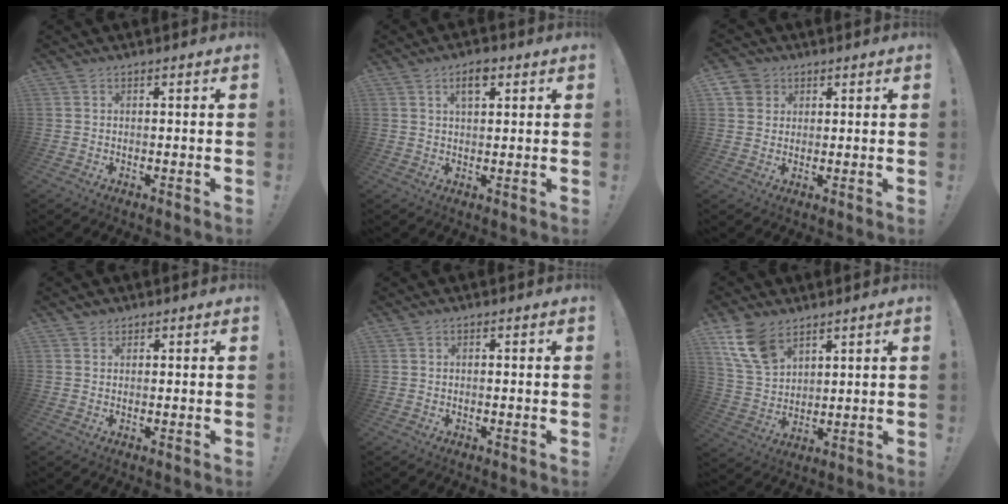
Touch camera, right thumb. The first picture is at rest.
{"total": 4.8, "force": [2.3, 2.3, 3.5], "torque": [-0.046, -0.005, 0.036]}
{"total": 4.8, "force": [2.3, 4.2, 0.9], "torque": [-0.011, -0.010, 0.044]}
{"total": 1.9, "force": [1.5, 1.2, 0.0], "torque": [0.005, -0.003, 0.028]}
{"total": 0.5, "force": [0.1, 0.5, -0.1], "torque": [0.004, 0.000, 0.000]}
{"total": 12.2, "force": [7.9, 7.0, 6.1], "torque": [-0.129, -0.032, 0.154]}